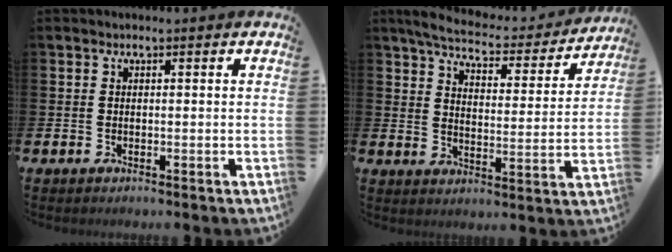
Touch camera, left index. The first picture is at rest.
{"total": 6.3, "force": [5.9, 0.9, 2.1], "torque": [-0.063, -0.041, 0.096]}